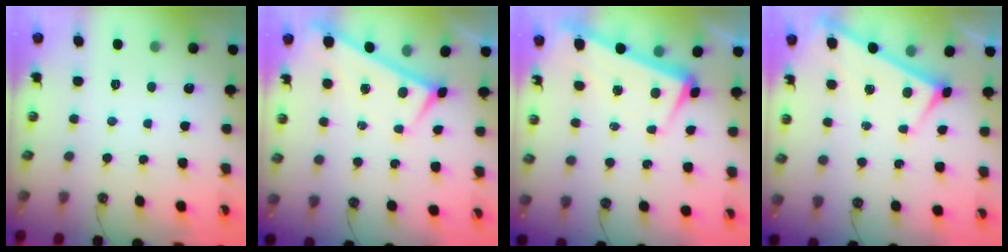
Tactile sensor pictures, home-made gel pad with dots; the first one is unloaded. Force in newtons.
{"total": 0.0}
{"total": 2.8, "press": 2.3, "slide": 1.7}
{"total": 2.9, "press": 2.9, "slide": 0.3}